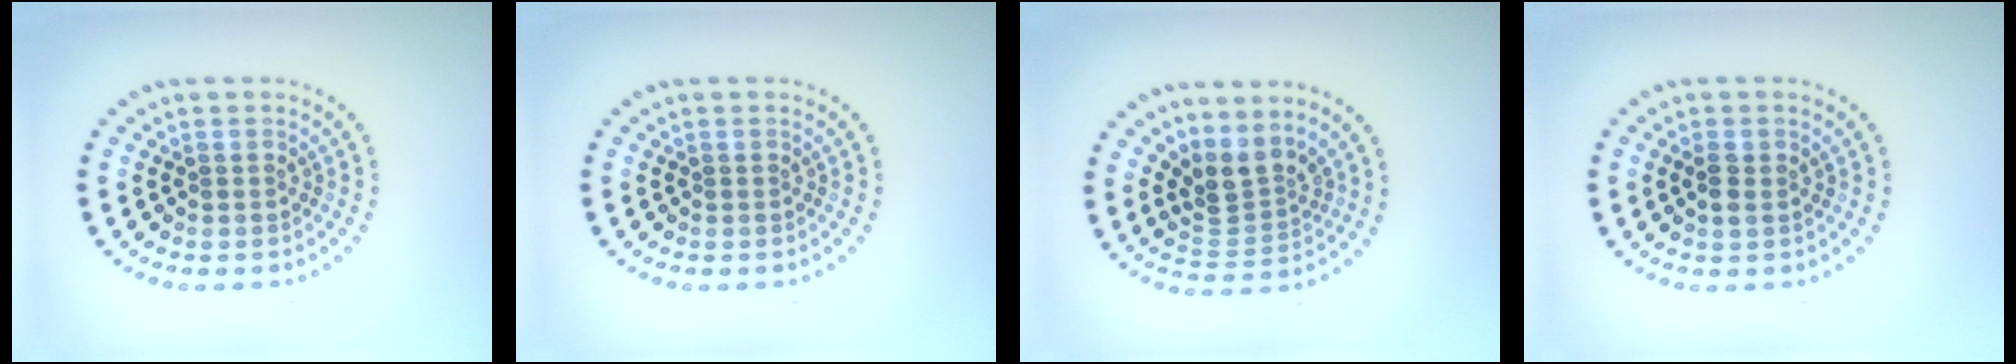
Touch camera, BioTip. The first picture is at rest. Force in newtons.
{"total": 0.0}
{"total": 3.2, "press": 2.4, "slide": 2.0}
{"total": 1.5, "press": 1.5, "slide": 0.3}